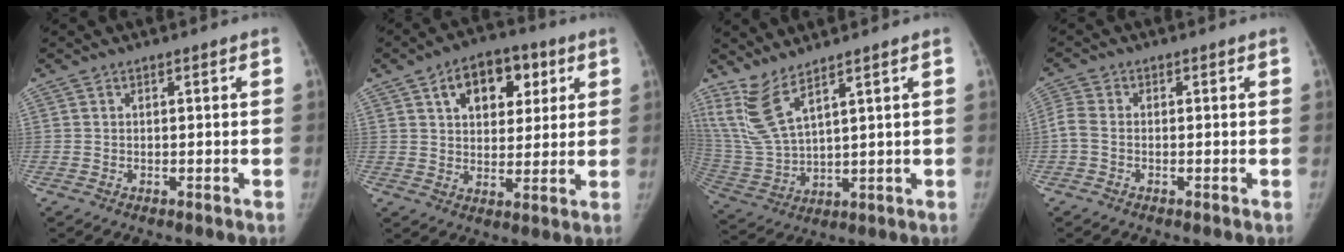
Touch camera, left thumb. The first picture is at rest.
{"total": 12.1, "force": [5.1, 7.8, 7.8], "torque": [-0.070, -0.006, 0.075]}
{"total": 9.2, "force": [6.5, 2.1, 6.2], "torque": [-0.143, -0.040, 0.158]}
{"total": 2.8, "force": [-0.7, 1.7, 2.1], "torque": [-0.055, 0.001, -0.025]}